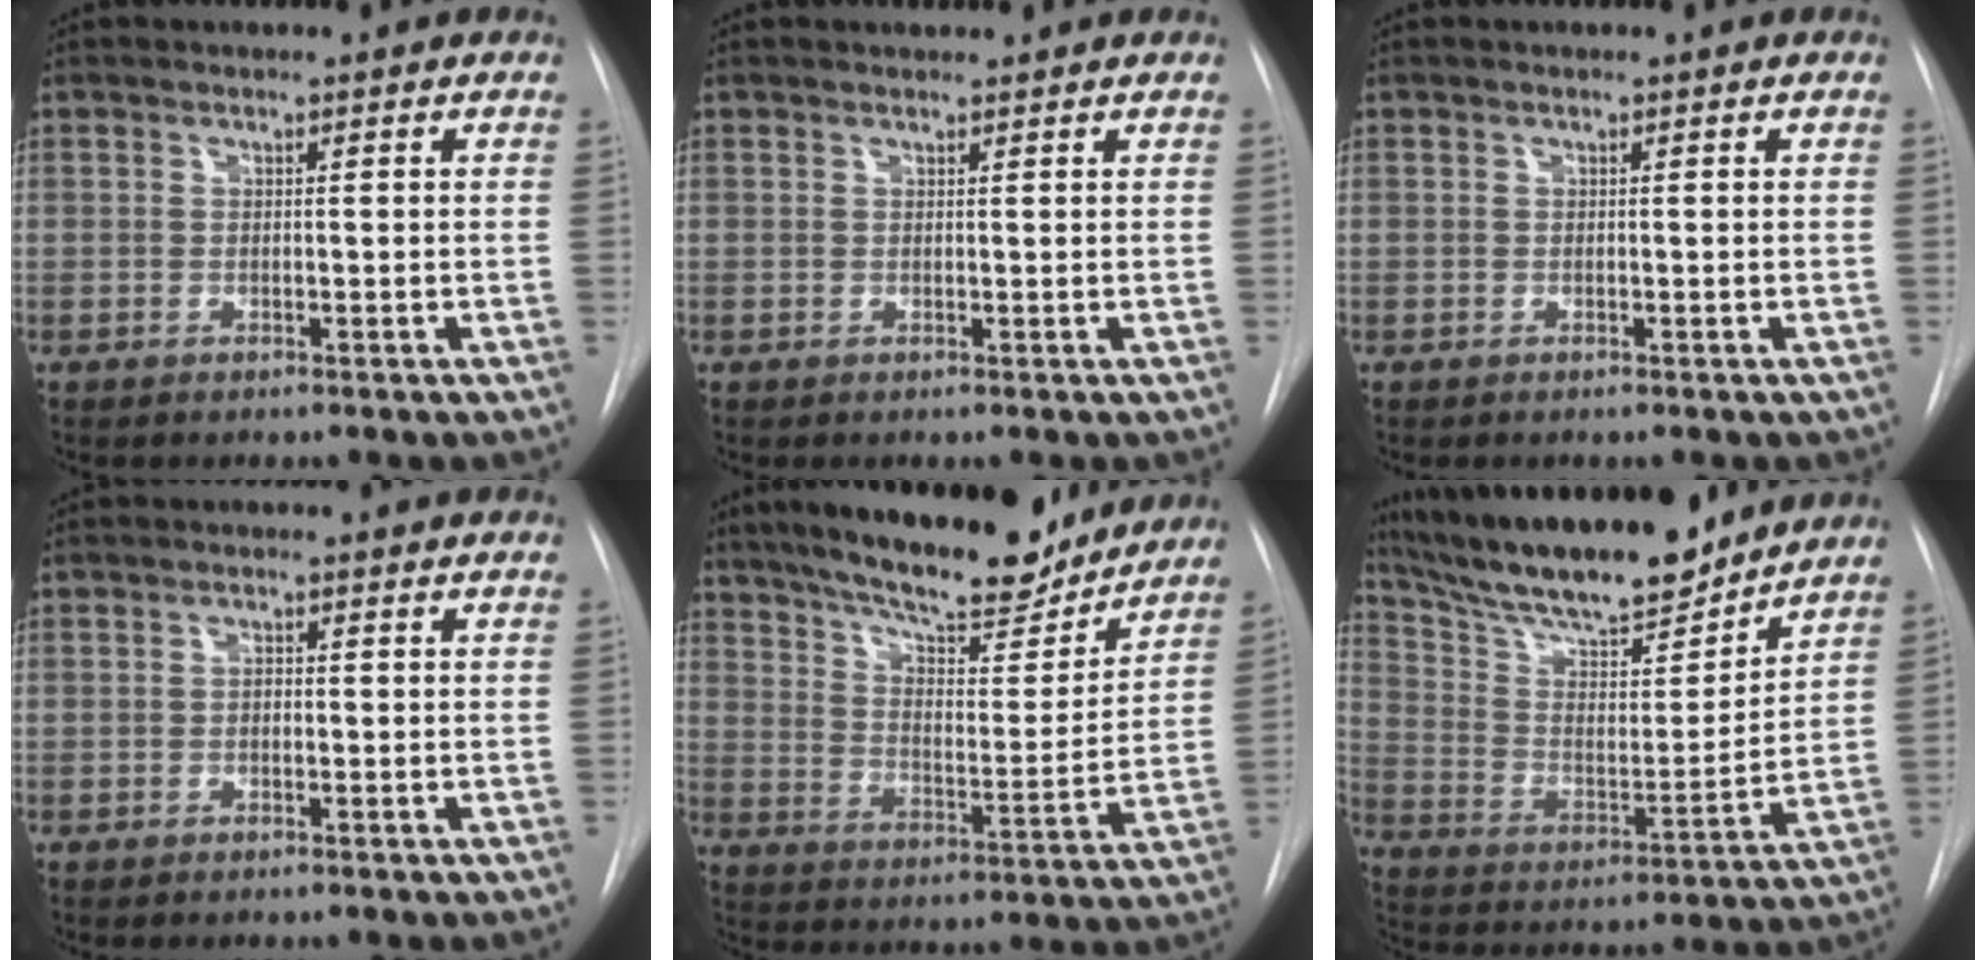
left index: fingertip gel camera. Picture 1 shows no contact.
{"total": 1.4, "force": [1.4, 0.3, 0.3], "torque": [-0.010, 0.012, 0.024]}
{"total": 0.0}
{"total": 0.8, "force": [-0.1, 0.5, 0.6], "torque": [-0.007, 0.003, -0.004]}
{"total": 20.0, "force": [17.0, 4.4, 9.5], "torque": [-0.152, -0.007, 0.254]}
{"total": 21.2, "force": [18.4, 3.5, 9.8], "torque": [-0.174, 0.002, 0.302]}